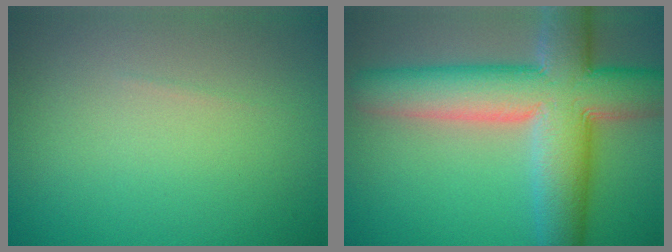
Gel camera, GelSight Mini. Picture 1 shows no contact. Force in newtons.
{"total": 11.4, "press": 11.4, "slide": 0.7}